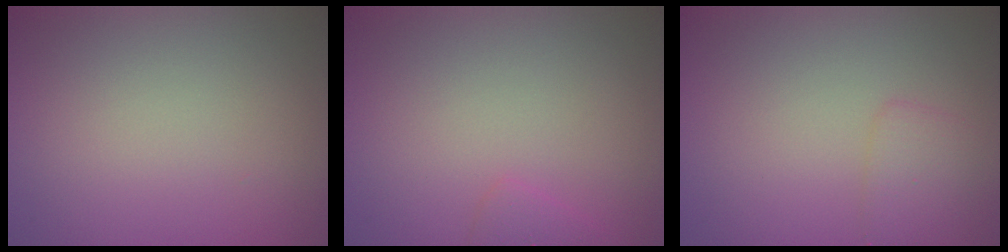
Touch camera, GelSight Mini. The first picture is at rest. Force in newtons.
{"total": 1.2, "press": 1.2, "slide": 0.1}
{"total": 1.7, "press": 1.7, "slide": 0.2}